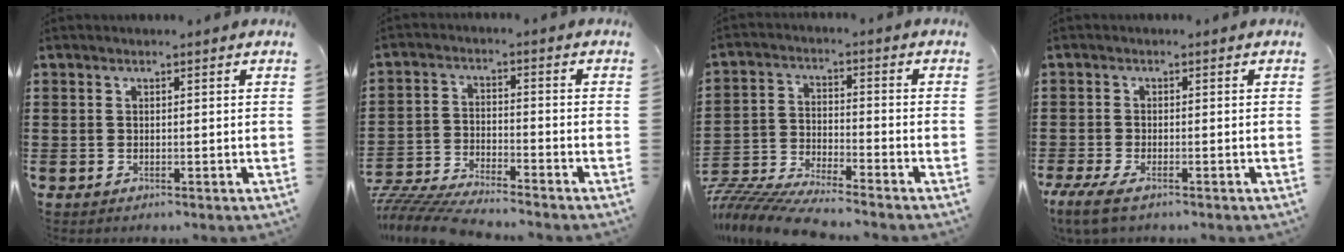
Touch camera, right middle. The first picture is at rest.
{"total": 6.0, "force": [-5.9, 0.1, 0.9], "torque": [-0.032, -0.004, -0.122]}
{"total": 7.4, "force": [-7.3, -0.1, 1.4], "torque": [-0.040, -0.006, -0.148]}
{"total": 2.8, "force": [-1.7, 0.6, 2.1], "torque": [-0.058, -0.008, -0.038]}